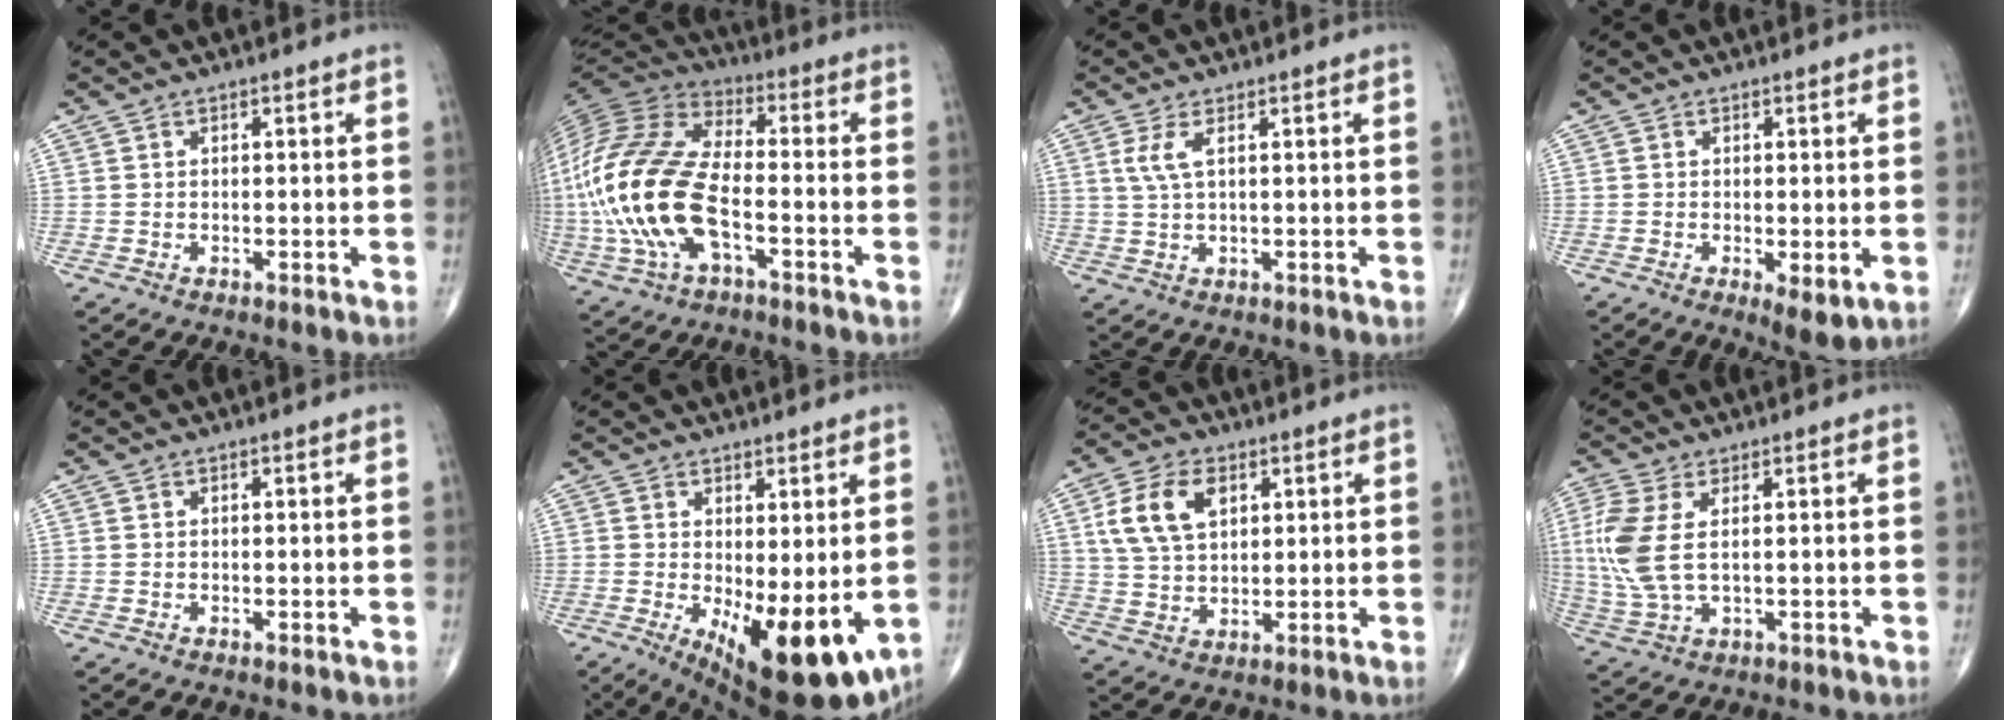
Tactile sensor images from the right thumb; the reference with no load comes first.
{"total": 22.3, "force": [-4.6, 10.9, 18.9], "torque": [-0.426, 0.014, -0.085]}
{"total": 3.4, "force": [1.2, 1.0, 3.1], "torque": [-0.079, 0.004, 0.030]}
{"total": 4.6, "force": [-1.2, 1.6, 4.1], "torque": [-0.064, -0.014, -0.014]}
{"total": 0.0}
{"total": 14.3, "force": [-2.7, 5.5, 12.9], "torque": [-0.185, -0.030, -0.021]}
{"total": 10.5, "force": [3.7, 6.6, 7.3], "torque": [-0.133, -0.002, 0.072]}
{"total": 9.8, "force": [1.7, 4.6, 8.5], "torque": [-0.227, -0.002, 0.041]}